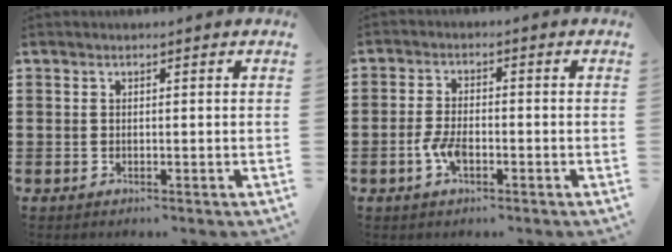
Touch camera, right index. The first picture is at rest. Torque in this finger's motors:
{"motor_torque": [1.86, 0.28, 0.54, 0.12]}